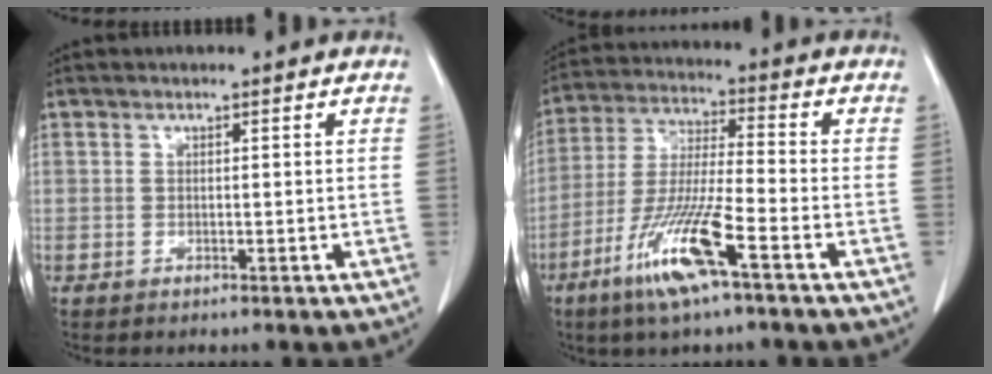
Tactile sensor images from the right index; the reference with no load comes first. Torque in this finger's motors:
{"motor_torque": [1.28, -0.86, 0.50, 0.21]}